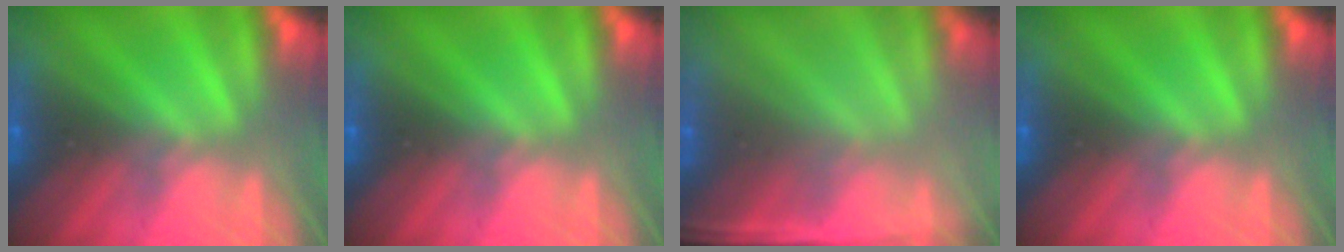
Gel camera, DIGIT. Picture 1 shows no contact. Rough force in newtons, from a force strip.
{"total": 0.0}
{"total": 1.3}
{"total": 0.0}